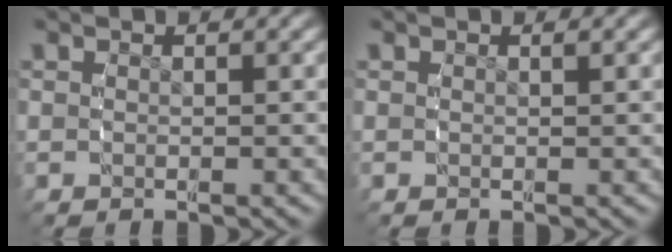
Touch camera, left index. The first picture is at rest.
{"total": 0.0}